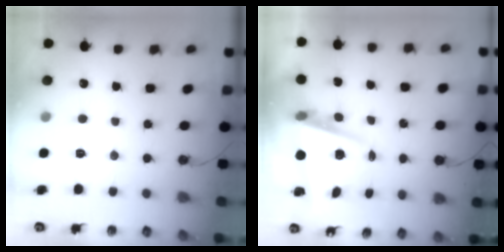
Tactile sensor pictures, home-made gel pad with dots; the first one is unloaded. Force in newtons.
{"total": 6.7, "press": 6.5, "slide": 1.9}